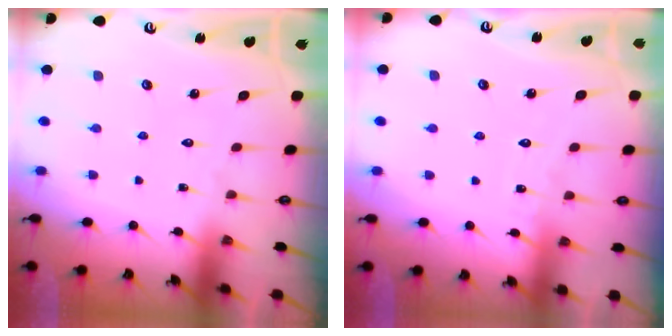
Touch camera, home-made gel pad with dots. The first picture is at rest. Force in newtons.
{"total": 3.6, "press": 3.5, "slide": 0.4}